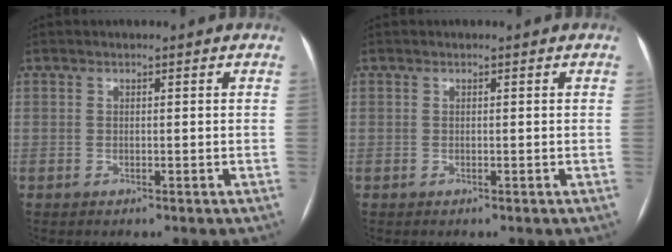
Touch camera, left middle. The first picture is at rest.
{"total": 0.0}